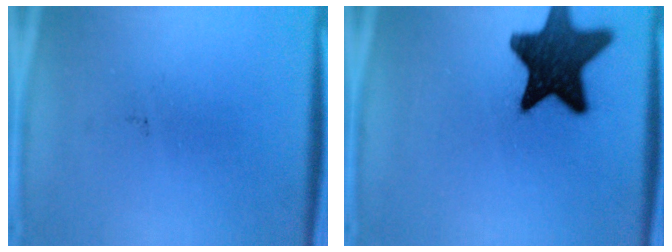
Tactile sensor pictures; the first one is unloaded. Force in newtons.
{"total": 14.9}